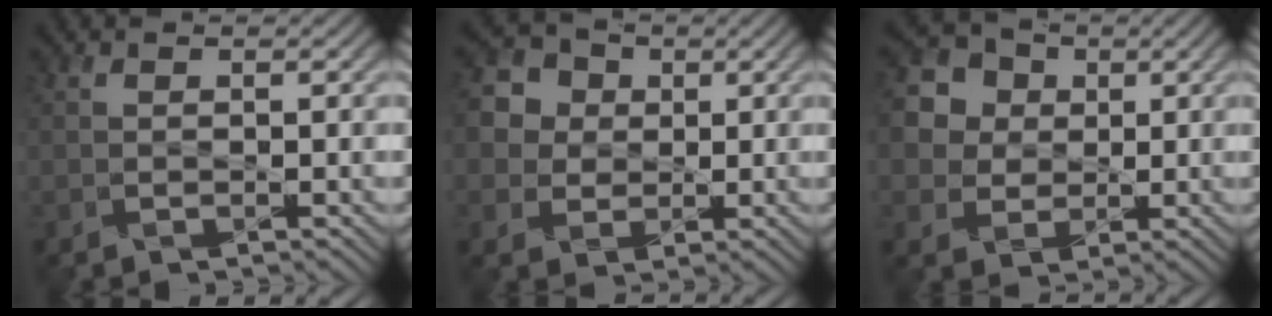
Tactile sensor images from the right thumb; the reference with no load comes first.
{"total": 6.4, "force": [1.4, 5.6, 2.7], "torque": [-0.099, 0.013, 0.008]}
{"total": 8.9, "force": [2.4, 7.7, 3.7], "torque": [-0.134, 0.025, 0.037]}